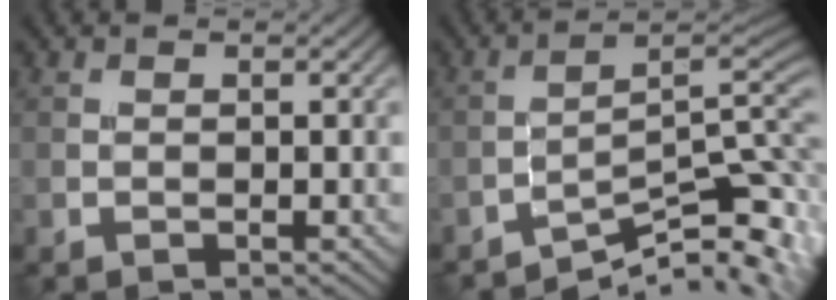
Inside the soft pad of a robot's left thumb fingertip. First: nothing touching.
{"total": 11.1, "force": [-7.4, 2.4, 8.0], "torque": [-0.125, -0.005, -0.113]}